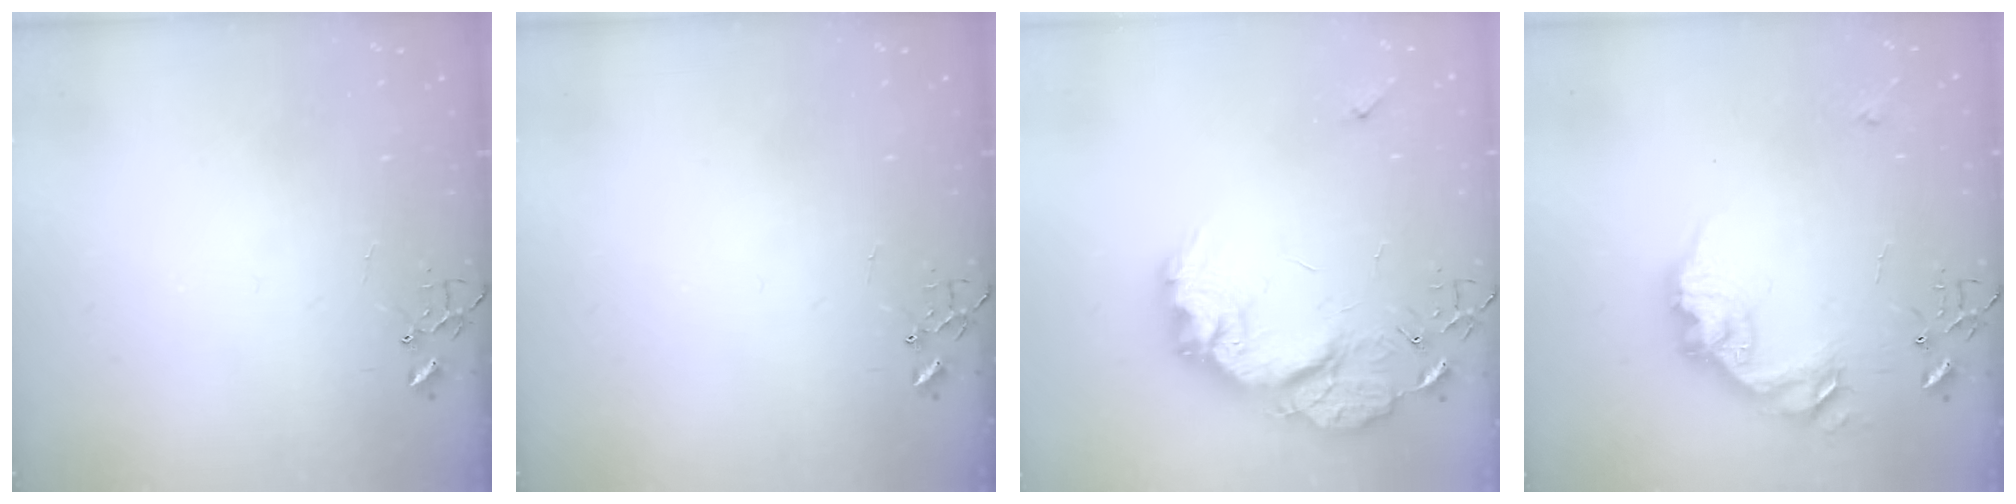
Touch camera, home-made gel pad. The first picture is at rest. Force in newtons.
{"total": 0.0}
{"total": 19.6, "press": 19.6, "slide": 1.3}
{"total": 16.0, "press": 16.0, "slide": 0.3}